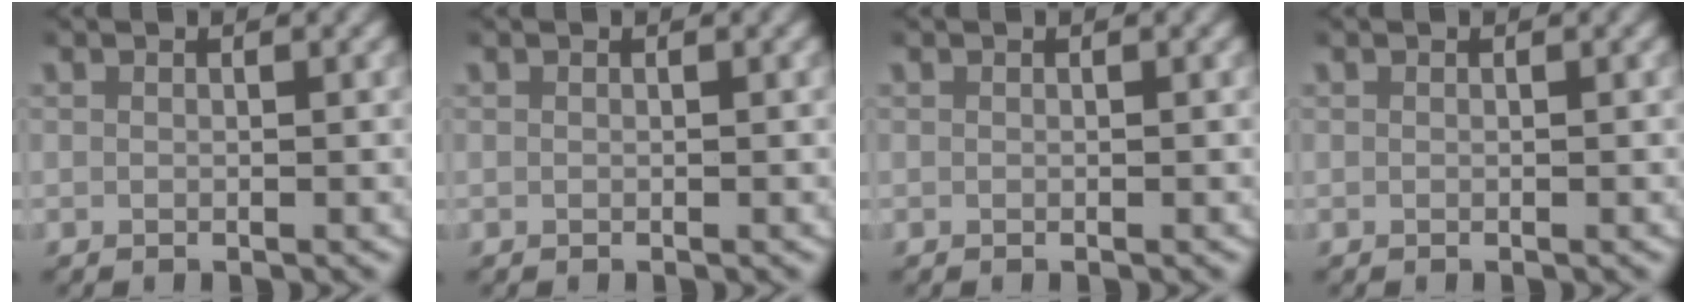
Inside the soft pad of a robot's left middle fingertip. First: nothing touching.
{"total": 0.0}
{"total": 0.0}
{"total": 0.0}